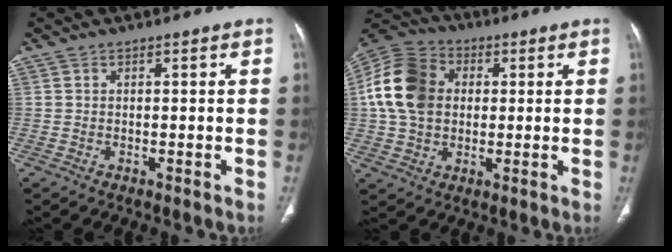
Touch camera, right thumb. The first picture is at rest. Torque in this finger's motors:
{"motor_torque": [1.15, 2.26, 1.00, -0.81, 0.16]}